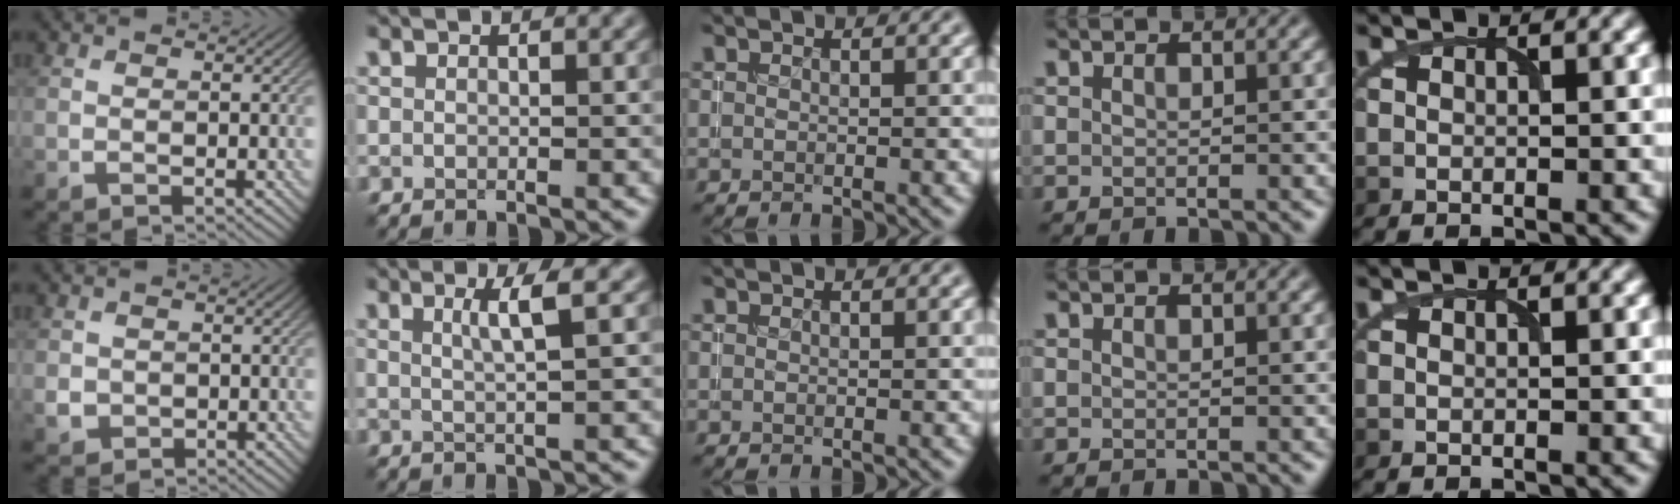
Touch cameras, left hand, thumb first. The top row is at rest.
{"thumb": {"total": 2.1, "force": [-0.1, 2.0, 0.5], "torque": [-0.017, -0.008, -0.002]}, "index": {"total": 2.5, "force": [0.9, 0.4, 2.3], "torque": [-0.035, 0.004, 0.011]}}